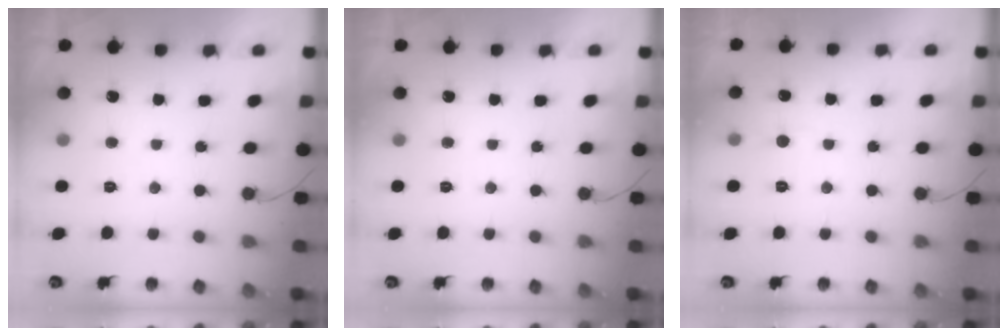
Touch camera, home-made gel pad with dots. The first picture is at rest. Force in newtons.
{"total": 0.0}
{"total": 2.0, "press": 2.0, "slide": 0.2}